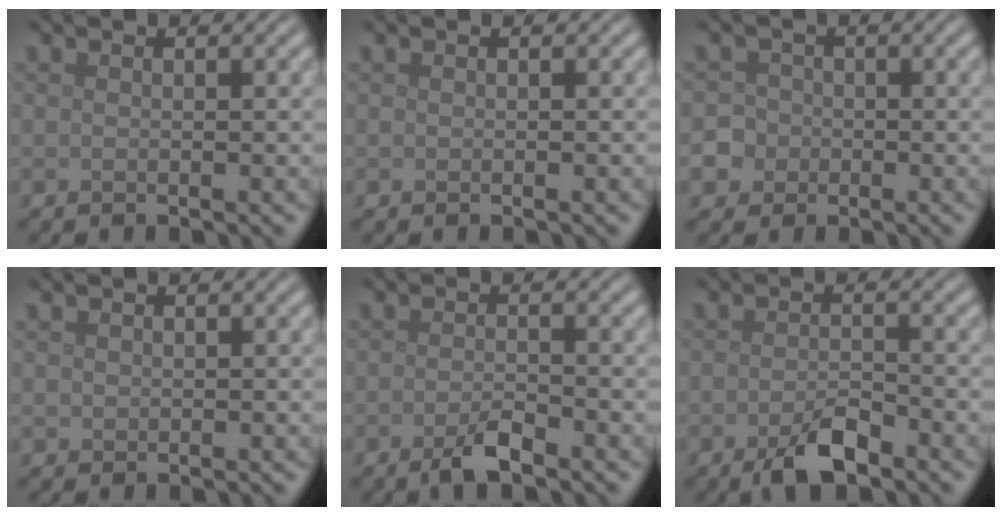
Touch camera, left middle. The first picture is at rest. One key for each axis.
{"total": 0.0}
{"total": 7.9, "fx": -3.4, "fy": 6.9, "fz": 1.7, "tx": -0.049, "ty": -0.019, "tz": -0.087}
{"total": 0.6, "fx": 0.3, "fy": 0.5, "fz": 0.0, "tx": 0.003, "ty": -0.001, "tz": 0.007}
{"total": 2.3, "fx": -1.5, "fy": 0.6, "fz": 1.6, "tx": -0.033, "ty": -0.001, "tz": -0.031}
{"total": 3.4, "fx": -2.1, "fy": 1.2, "fz": 2.4, "tx": -0.046, "ty": -0.001, "tz": -0.041}